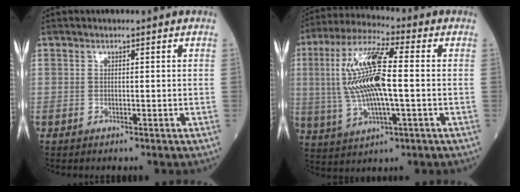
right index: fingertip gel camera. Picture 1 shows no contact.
{"total": 14.8, "force": [0.4, 3.0, 14.5], "torque": [-0.304, 0.013, 0.006]}